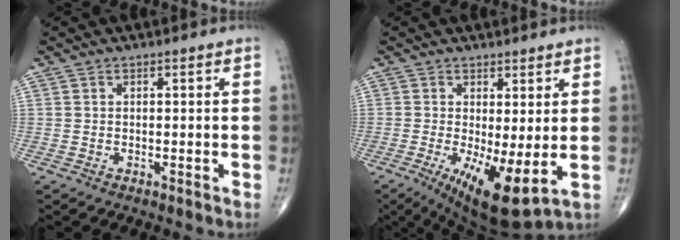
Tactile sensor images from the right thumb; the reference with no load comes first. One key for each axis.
{"total": 10.3, "fx": -1.4, "fy": 3.0, "fz": 9.8, "tx": -0.163, "ty": -0.026, "tz": -0.014}